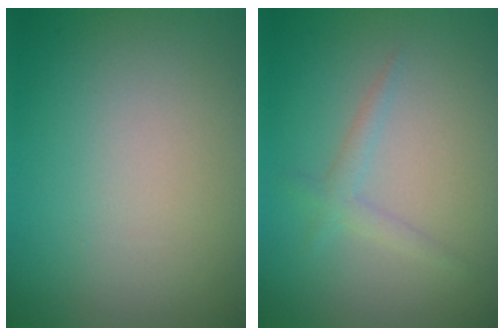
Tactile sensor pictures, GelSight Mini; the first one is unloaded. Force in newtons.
{"total": 1.4, "press": 1.4, "slide": 0.0}